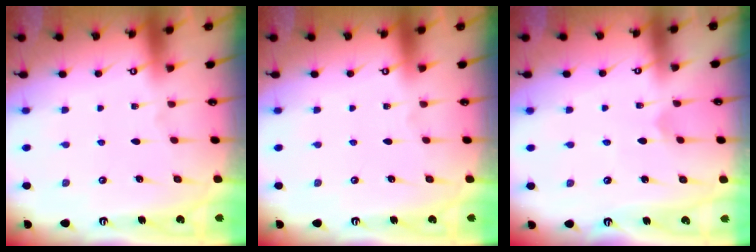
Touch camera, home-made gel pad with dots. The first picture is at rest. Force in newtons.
{"total": 0.0}
{"total": 2.9, "press": 2.9, "slide": 0.3}